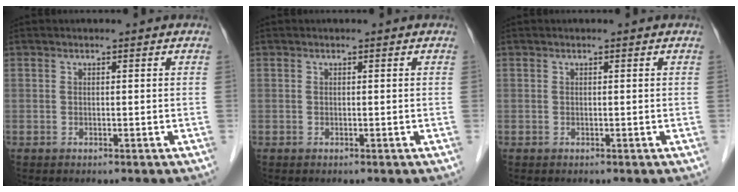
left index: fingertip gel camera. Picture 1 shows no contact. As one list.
[{"total": 0.0}, {"total": 0.0}]